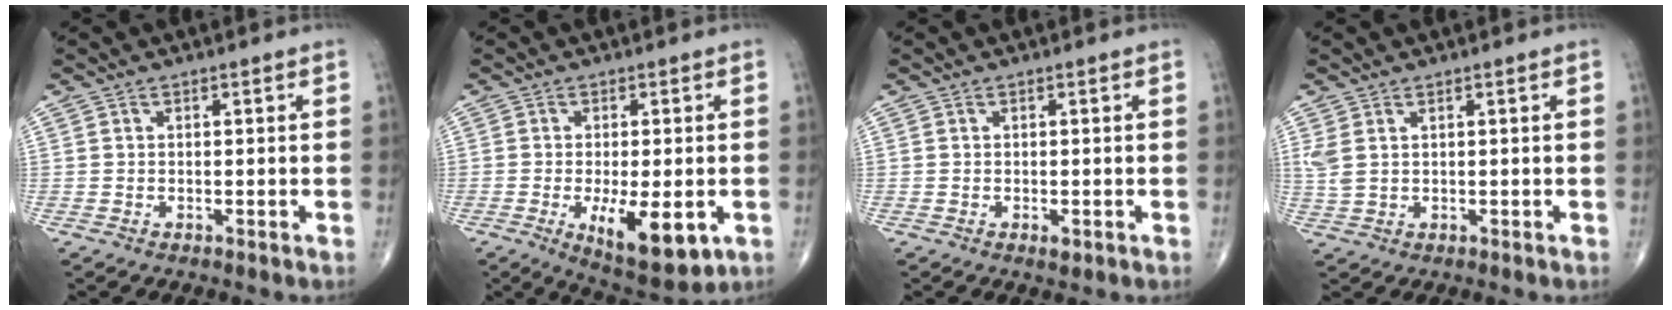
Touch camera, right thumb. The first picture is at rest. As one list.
[{"total": 11.6, "force": [-3.3, 4.3, 10.3], "torque": [-0.149, -0.017, -0.040]}, {"total": 1.1, "force": [-0.4, 0.4, 0.9], "torque": [-0.012, -0.003, -0.004]}, {"total": 3.1, "force": [1.1, 1.7, 2.3], "torque": [-0.064, 0.005, 0.031]}]